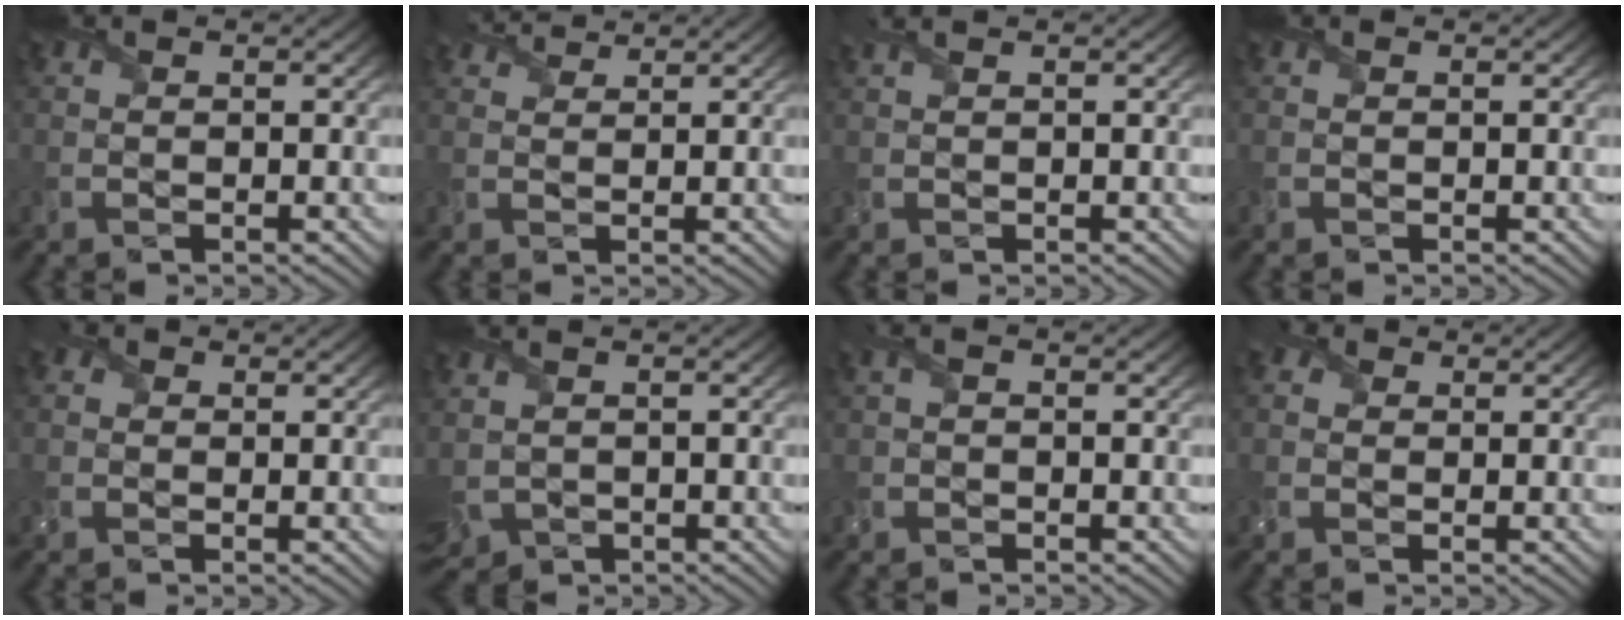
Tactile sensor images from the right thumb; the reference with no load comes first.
{"total": 2.8, "force": [2.5, 0.5, 0.9], "torque": [-0.024, 0.007, 0.050]}
{"total": 1.4, "force": [0.9, 0.2, 1.0], "torque": [-0.031, 0.008, 0.017]}
{"total": 0.0}
{"total": 1.8, "force": [0.0, 1.7, 0.6], "torque": [-0.019, 0.000, -0.006]}
{"total": 3.6, "force": [-0.8, 2.5, 2.4], "torque": [-0.069, -0.019, -0.010]}
{"total": 1.3, "force": [-0.1, 0.7, 1.1], "torque": [-0.031, 0.004, -0.005]}
{"total": 2.2, "force": [0.3, 2.0, 0.9], "torque": [-0.027, 0.002, -0.001]}